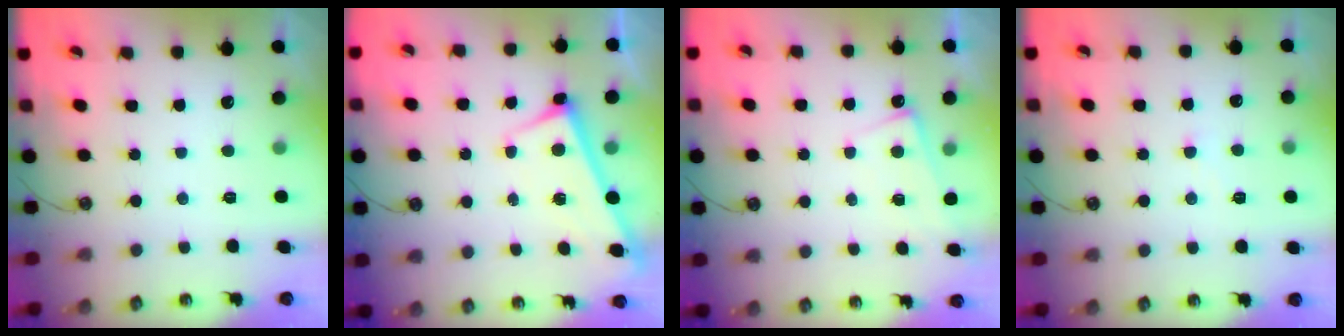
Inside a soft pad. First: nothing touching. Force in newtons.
{"total": 2.8, "press": 2.8, "slide": 0.4}
{"total": 1.3, "press": 1.2, "slide": 0.4}
{"total": 4.2, "press": 4.2, "slide": 0.3}